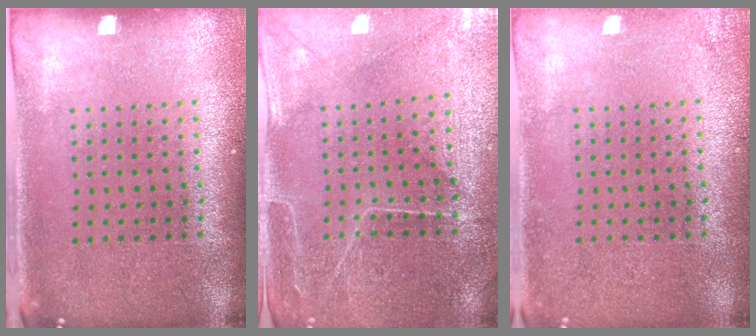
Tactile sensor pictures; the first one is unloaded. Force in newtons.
{"total": 0.7, "press": 0.5, "slide": 0.4}
{"total": 1.3, "press": 1.3, "slide": 0.1}